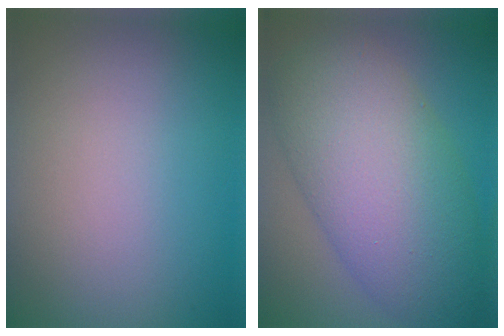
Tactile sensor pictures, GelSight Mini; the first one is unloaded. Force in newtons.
{"total": 11.6, "press": 11.6, "slide": 0.3}